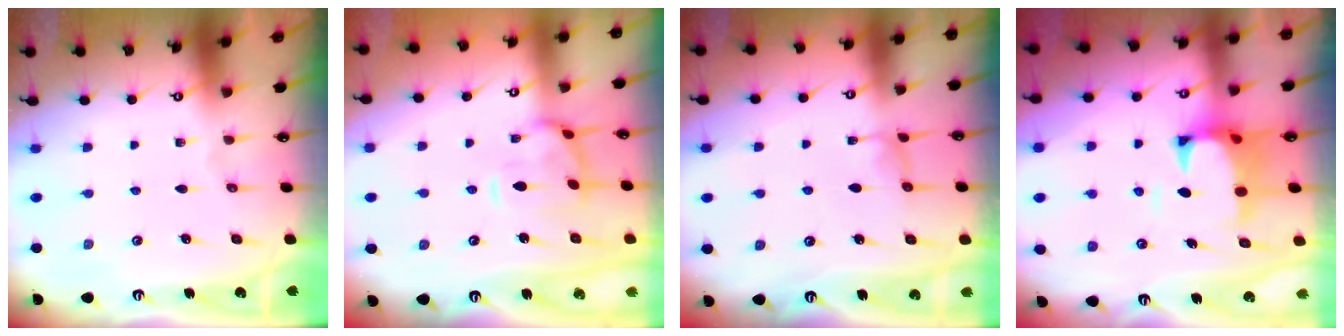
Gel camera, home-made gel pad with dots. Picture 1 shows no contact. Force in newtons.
{"total": 1.9, "press": 1.8, "slide": 0.4}
{"total": 1.1, "press": 1.0, "slide": 0.3}
{"total": 2.6, "press": 2.4, "slide": 1.1}